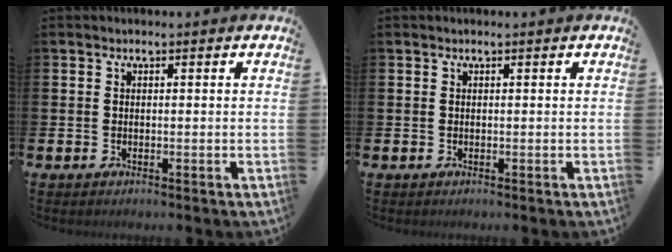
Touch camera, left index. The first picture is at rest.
{"total": 0.0}